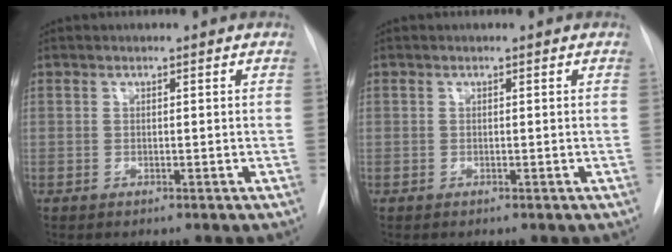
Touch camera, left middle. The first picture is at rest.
{"total": 0.0}